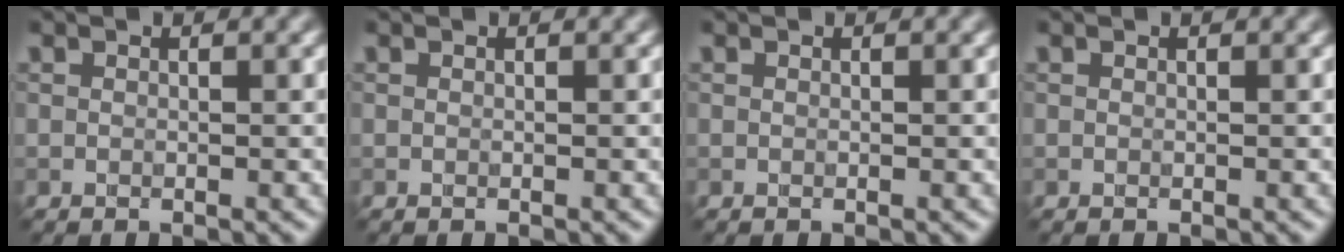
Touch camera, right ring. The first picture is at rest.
{"total": 0.0}
{"total": 0.0}
{"total": 0.0}